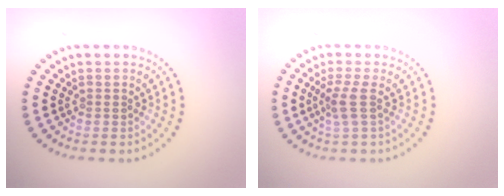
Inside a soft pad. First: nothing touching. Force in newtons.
{"total": 2.0, "press": 1.5, "slide": 1.4}